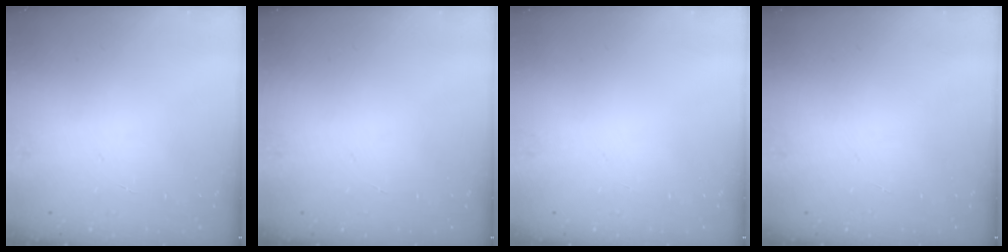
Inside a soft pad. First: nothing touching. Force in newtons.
{"total": 0.0}
{"total": 0.0}
{"total": 0.0}